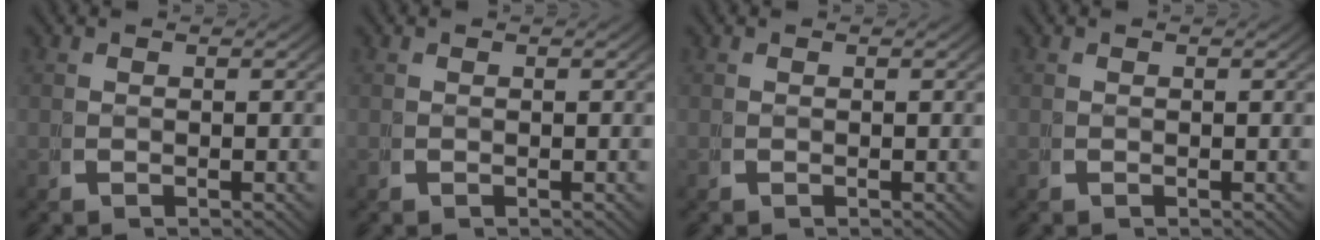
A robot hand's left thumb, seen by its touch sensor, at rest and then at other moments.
{"total": 0.0}
{"total": 0.0}
{"total": 0.0}